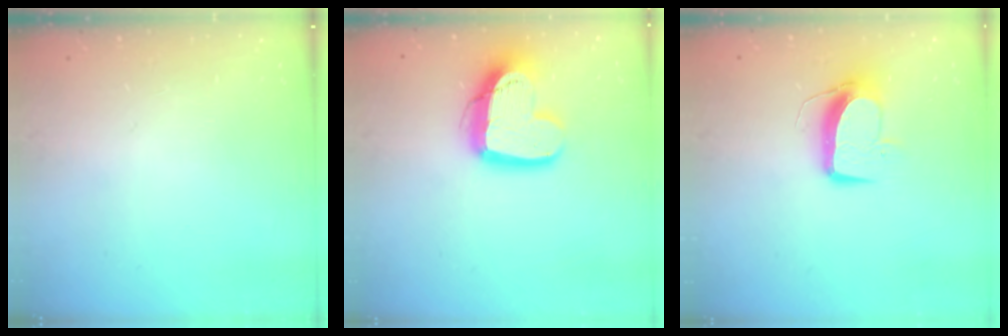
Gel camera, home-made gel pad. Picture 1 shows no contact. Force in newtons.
{"total": 15.5, "press": 15.4, "slide": 1.4}
{"total": 9.9, "press": 9.8, "slide": 1.0}